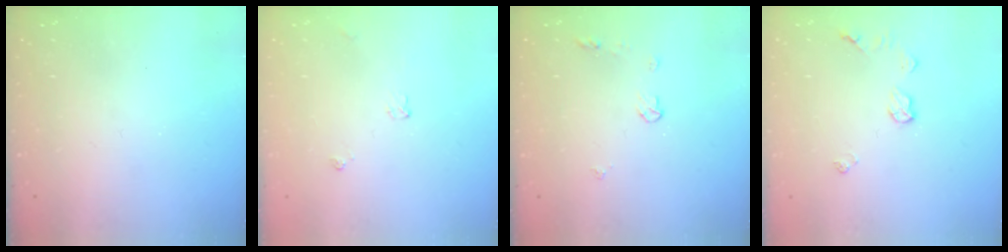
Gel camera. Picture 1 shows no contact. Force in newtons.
{"total": 3.6, "press": 3.5, "slide": 0.5}
{"total": 3.6, "press": 3.6, "slide": 0.6}
{"total": 6.4, "press": 6.4, "slide": 0.3}